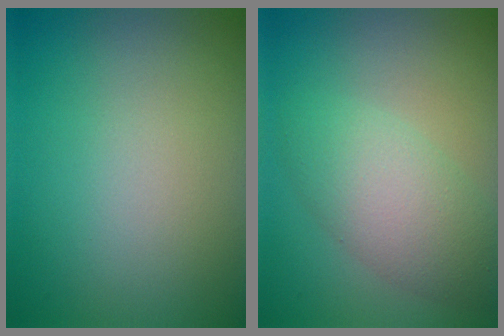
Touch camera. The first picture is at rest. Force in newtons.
{"total": 4.5, "press": 4.5, "slide": 0.0}